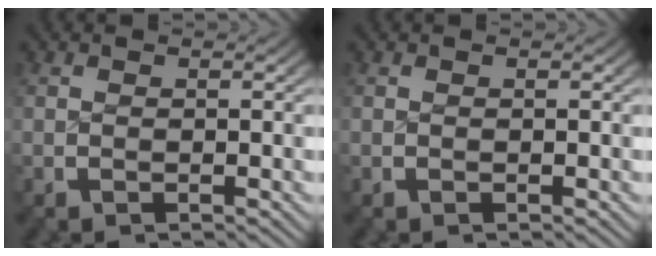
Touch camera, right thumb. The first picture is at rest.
{"total": 0.0}